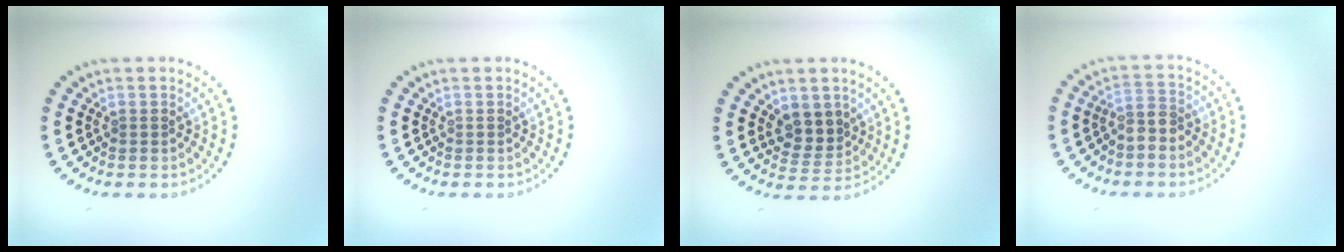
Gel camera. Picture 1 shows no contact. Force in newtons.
{"total": 0.0}
{"total": 2.8, "press": 2.5, "slide": 1.3}
{"total": 2.1, "press": 1.8, "slide": 1.1}